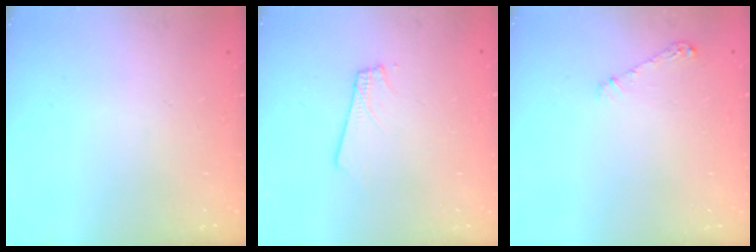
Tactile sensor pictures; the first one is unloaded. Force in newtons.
{"total": 2.0, "press": 2.0, "slide": 0.1}
{"total": 4.8, "press": 4.8, "slide": 0.8}